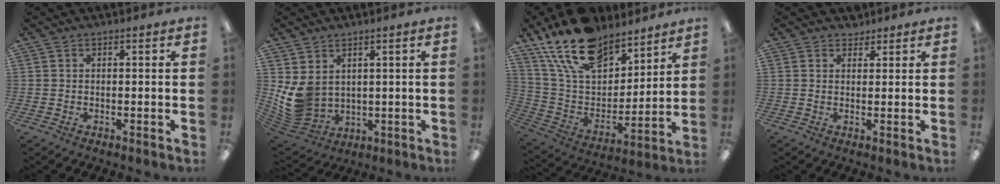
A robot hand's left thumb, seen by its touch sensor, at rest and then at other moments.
{"total": 8.5, "force": [2.0, 6.7, 4.8], "torque": [-0.121, -0.022, 0.043]}
{"total": 20.3, "force": [14.8, 10.4, 9.3], "torque": [-0.186, -0.080, 0.271]}
{"total": 2.2, "force": [1.9, 1.2, 0.2], "torque": [0.002, -0.004, 0.034]}